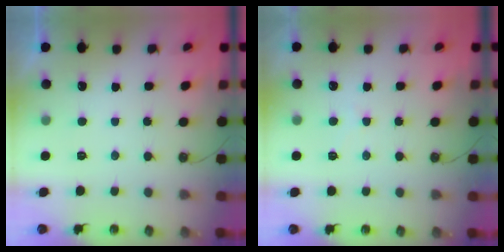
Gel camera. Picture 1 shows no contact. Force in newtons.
{"total": 5.7, "press": 5.6, "slide": 0.7}